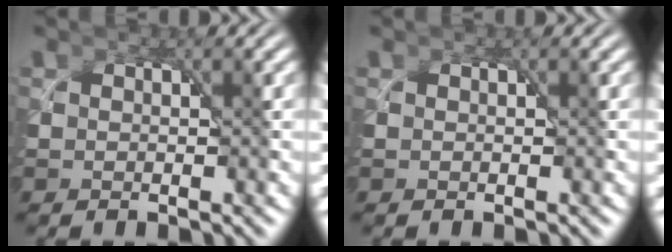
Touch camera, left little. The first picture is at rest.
{"total": 0.0}